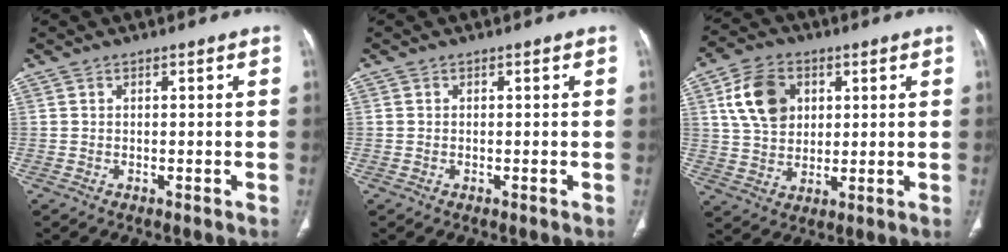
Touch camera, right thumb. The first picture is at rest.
{"total": 0.0}
{"total": 11.1, "force": [3.5, 8.2, 6.5], "torque": [-0.098, -0.004, 0.067]}